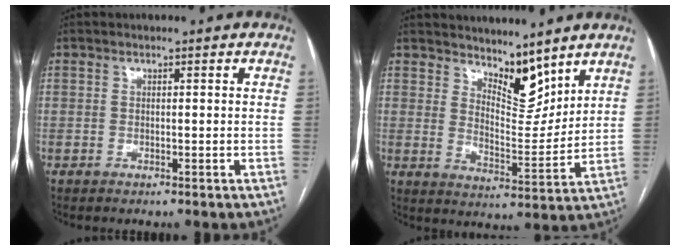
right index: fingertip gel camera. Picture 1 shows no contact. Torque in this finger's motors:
{"motor_torque": [-0.06, 0.43, 0.11, 0.01]}